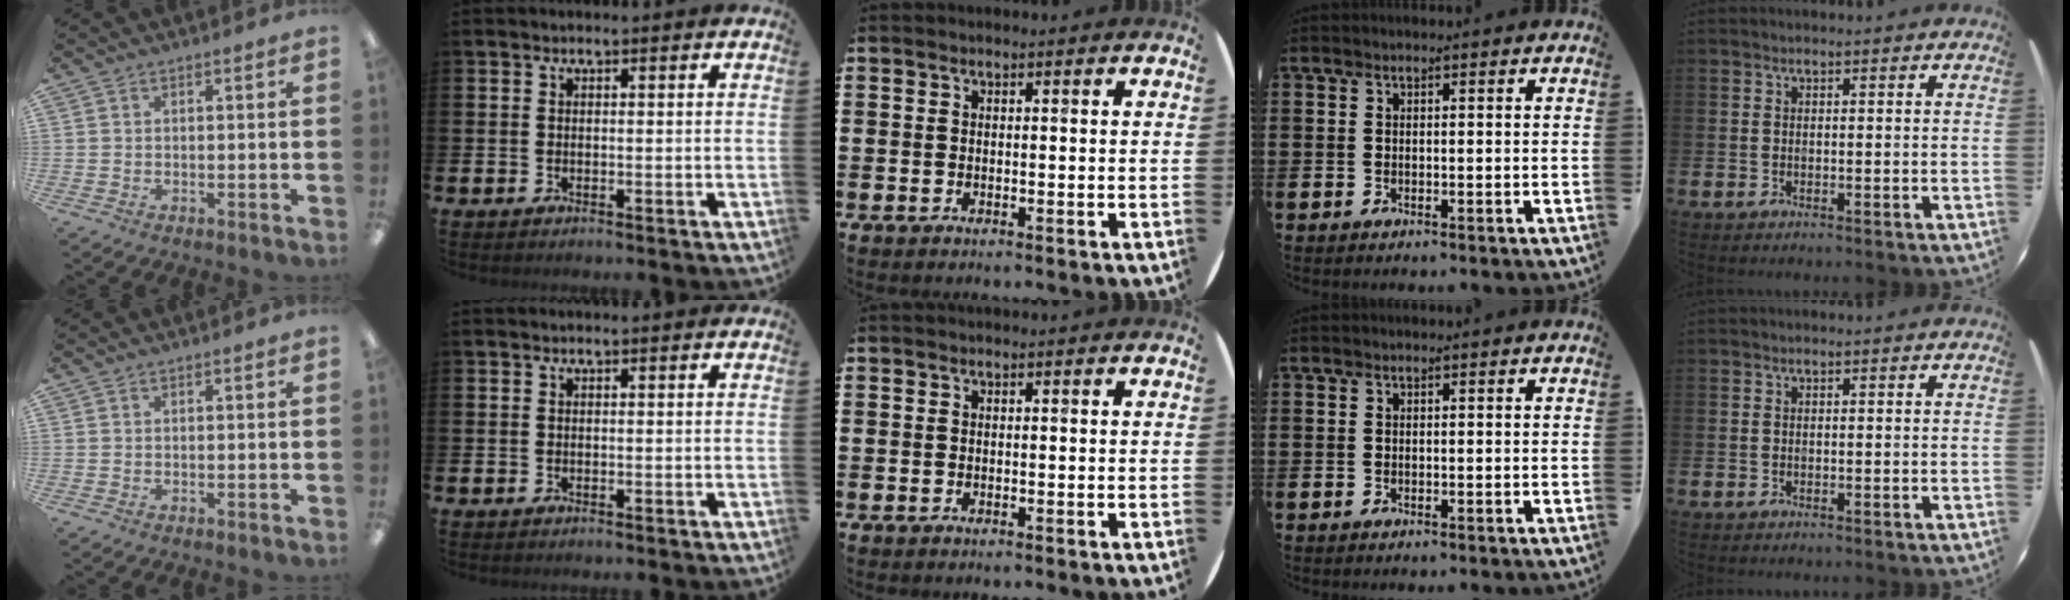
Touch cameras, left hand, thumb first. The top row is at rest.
{}